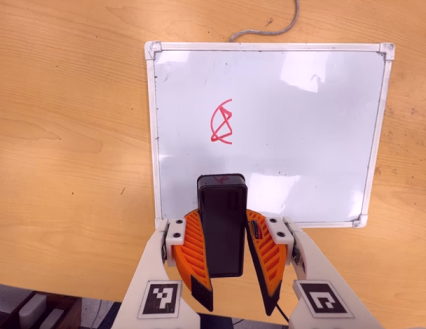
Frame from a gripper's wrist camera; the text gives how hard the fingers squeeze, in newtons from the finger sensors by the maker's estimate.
{"total": 9.6, "left": 8.8, "right": 10.4}